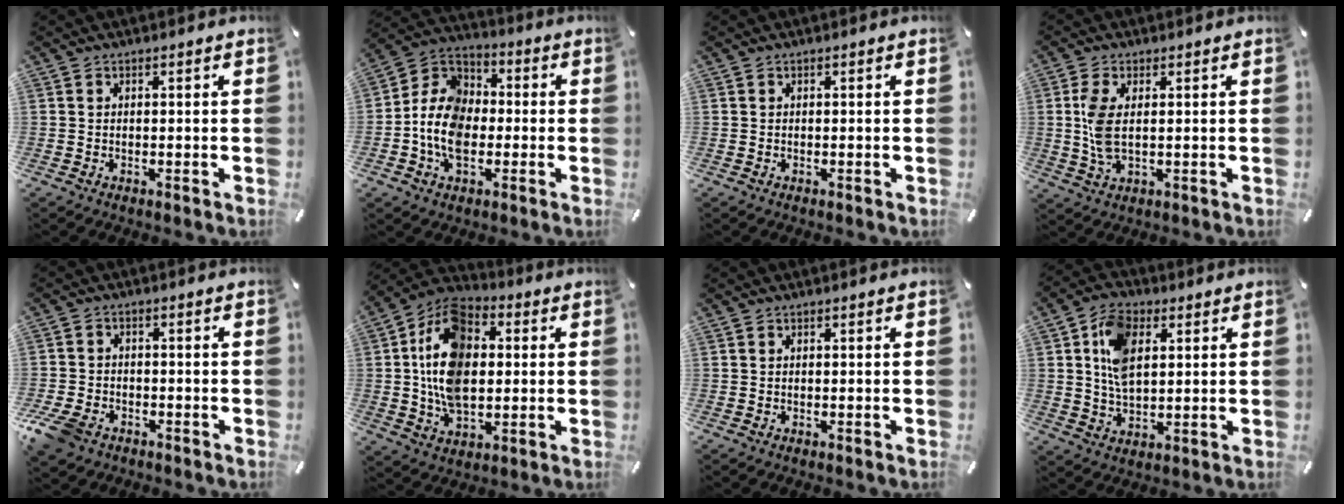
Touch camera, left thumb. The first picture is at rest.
{"total": 11.5, "force": [-3.5, 8.7, 6.7], "torque": [-0.172, 0.015, -0.073]}
{"total": 0.0}
{"total": 7.1, "force": [0.8, 3.1, 6.3], "torque": [-0.148, -0.001, 0.008]}
{"total": 6.2, "force": [-4.0, 4.0, 2.7], "torque": [-0.078, 0.012, -0.082]}
{"total": 16.9, "force": [0.9, 11.5, 12.3], "torque": [-0.254, 0.011, 0.015]}
{"total": 0.0}
{"total": 10.3, "force": [3.0, 6.5, 7.4], "torque": [-0.158, 0.001, 0.050]}